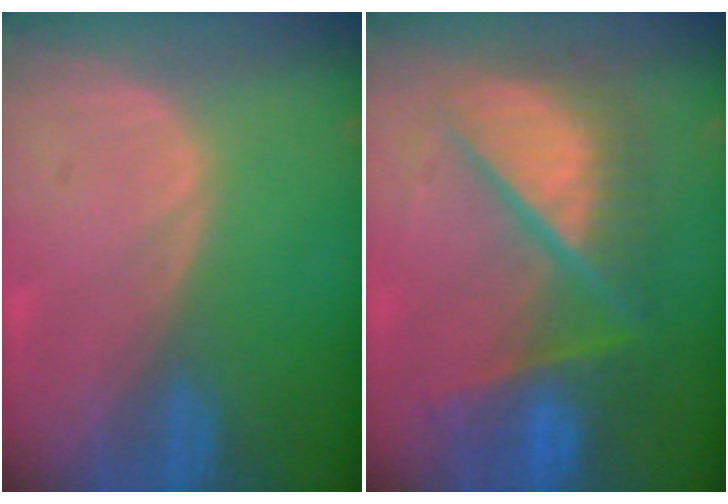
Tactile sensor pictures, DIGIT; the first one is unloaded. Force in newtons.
{"total": 10.8, "press": 10.7, "slide": 1.3}